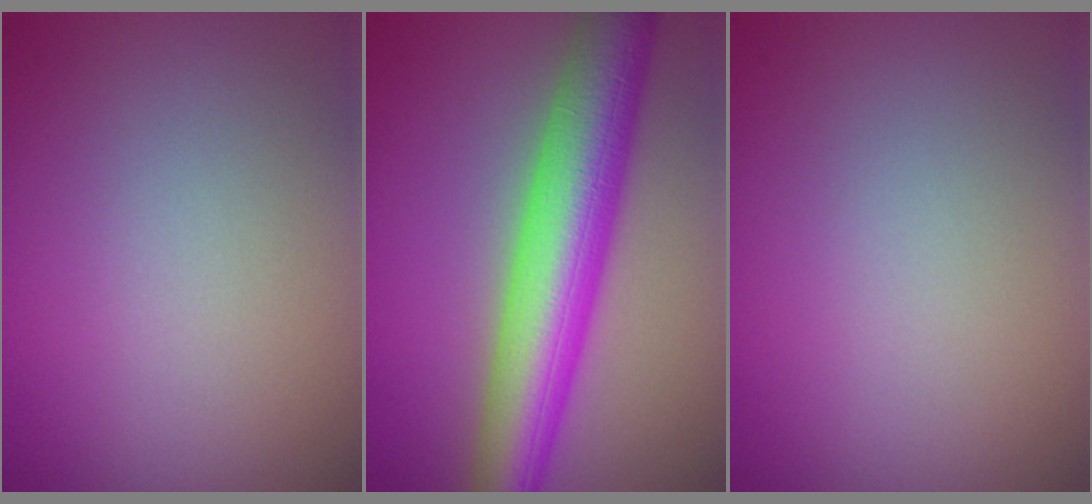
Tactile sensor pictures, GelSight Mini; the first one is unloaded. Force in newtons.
{"total": 9.3, "press": 9.3, "slide": 0.3}
{"total": 0.0}